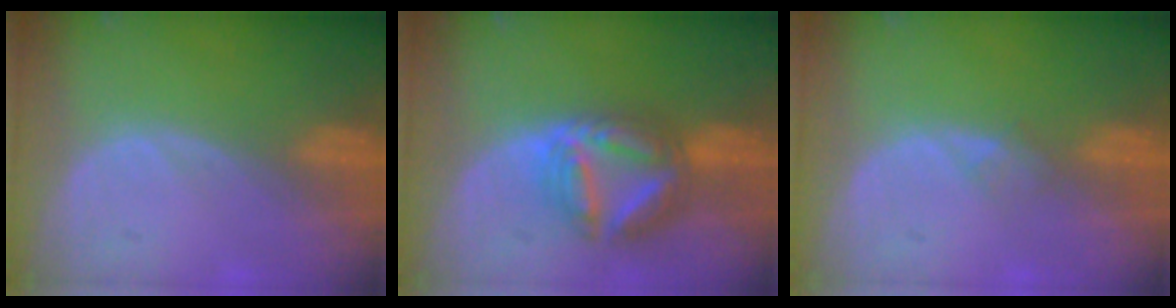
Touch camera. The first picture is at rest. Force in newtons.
{"total": 7.6, "press": 7.6, "slide": 0.8}
{"total": 1.1, "press": 1.0, "slide": 0.1}